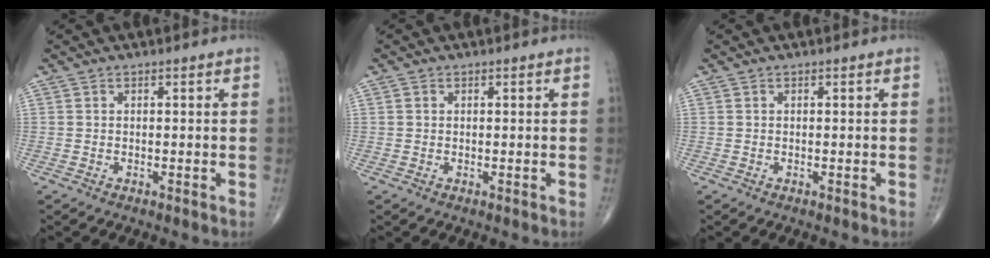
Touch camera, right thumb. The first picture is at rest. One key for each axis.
{"total": 0.6, "fx": 0.2, "fy": 0.5, "fz": 0.2, "tx": 0.000, "ty": 0.000, "tz": 0.003}
{"total": 0.0}